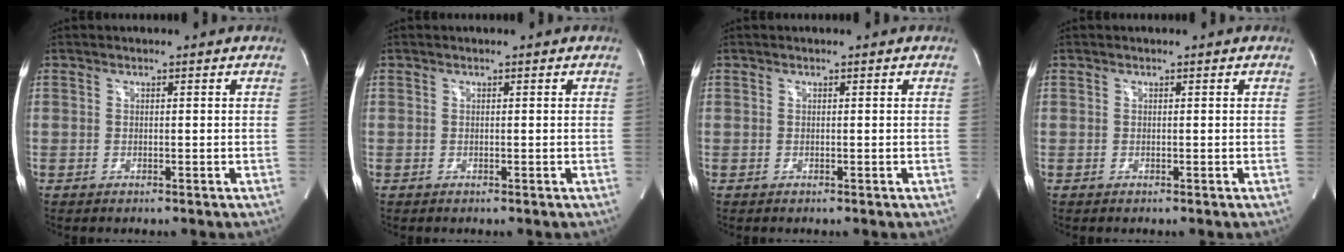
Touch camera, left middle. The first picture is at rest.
{"total": 0.0}
{"total": 0.0}
{"total": 0.0}